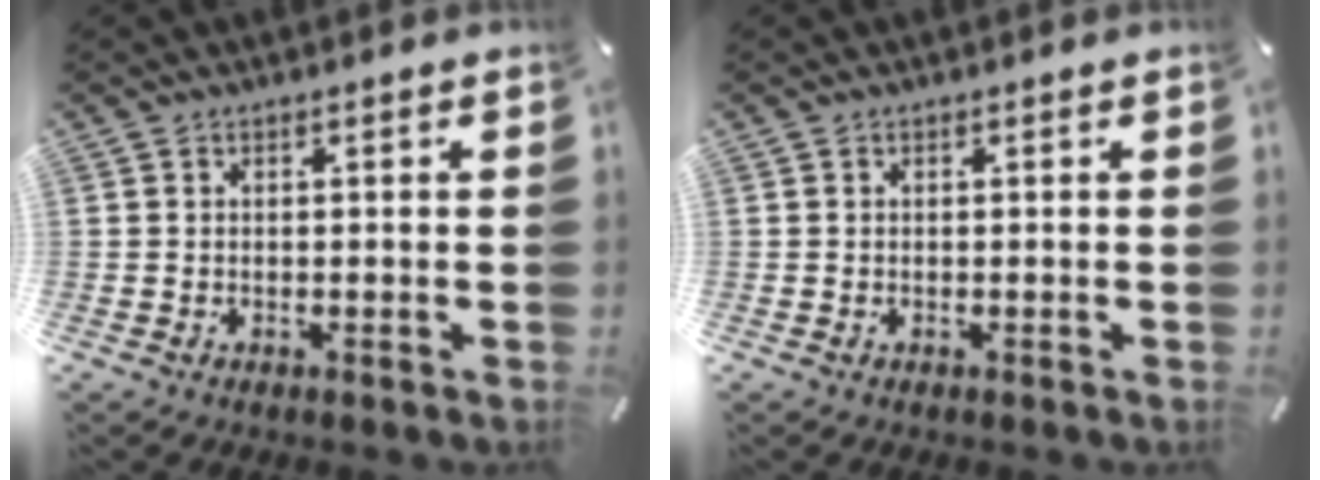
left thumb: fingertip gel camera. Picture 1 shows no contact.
{"total": 0.0}